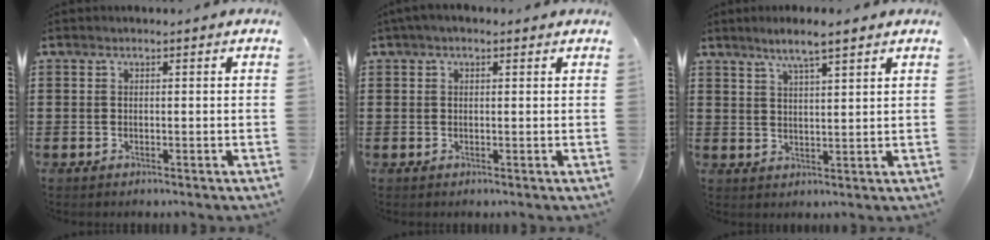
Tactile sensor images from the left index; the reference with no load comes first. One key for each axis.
{"total": 1.1, "fx": 0.2, "fy": 0.8, "fz": 0.8, "tx": -0.017, "ty": 0.007, "tz": 0.003}
{"total": 4.3, "fx": 3.3, "fy": 0.2, "fz": 2.8, "tx": -0.062, "ty": -0.001, "tz": 0.058}